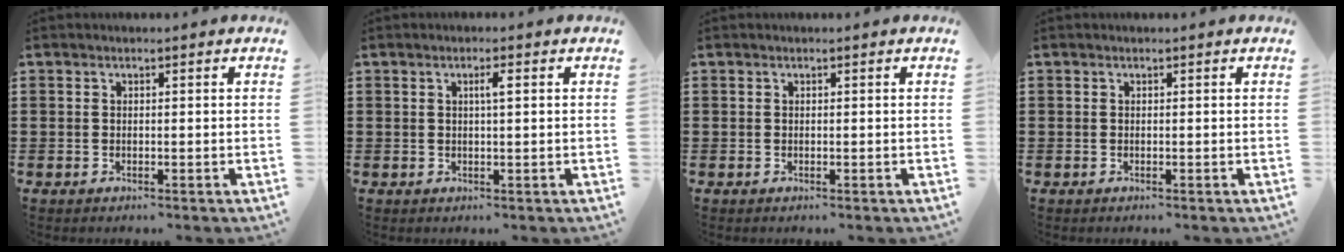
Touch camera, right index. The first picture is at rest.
{"total": 1.9, "force": [0.5, 0.2, 1.8], "torque": [-0.035, 0.003, 0.006]}
{"total": 0.0}
{"total": 0.0}